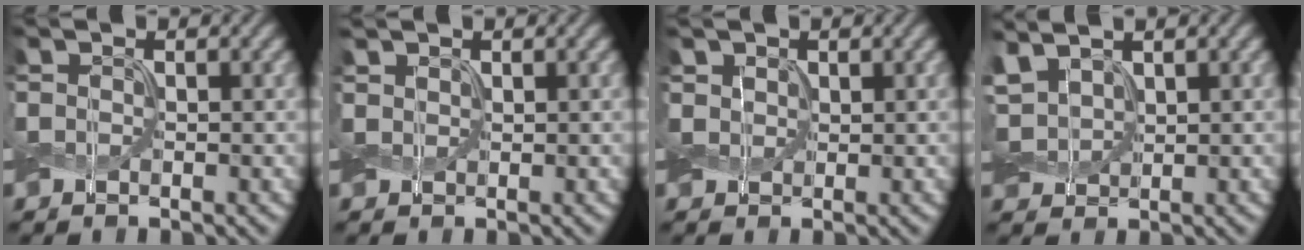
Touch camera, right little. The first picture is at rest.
{"total": 0.8, "force": [0.7, 0.4, 0.1], "torque": [-0.004, 0.001, 0.016]}
{"total": 0.9, "force": [0.5, 0.8, 0.1], "torque": [-0.008, -0.003, 0.010]}
{"total": 3.4, "force": [1.9, 2.1, 1.8], "torque": [-0.054, 0.009, 0.035]}